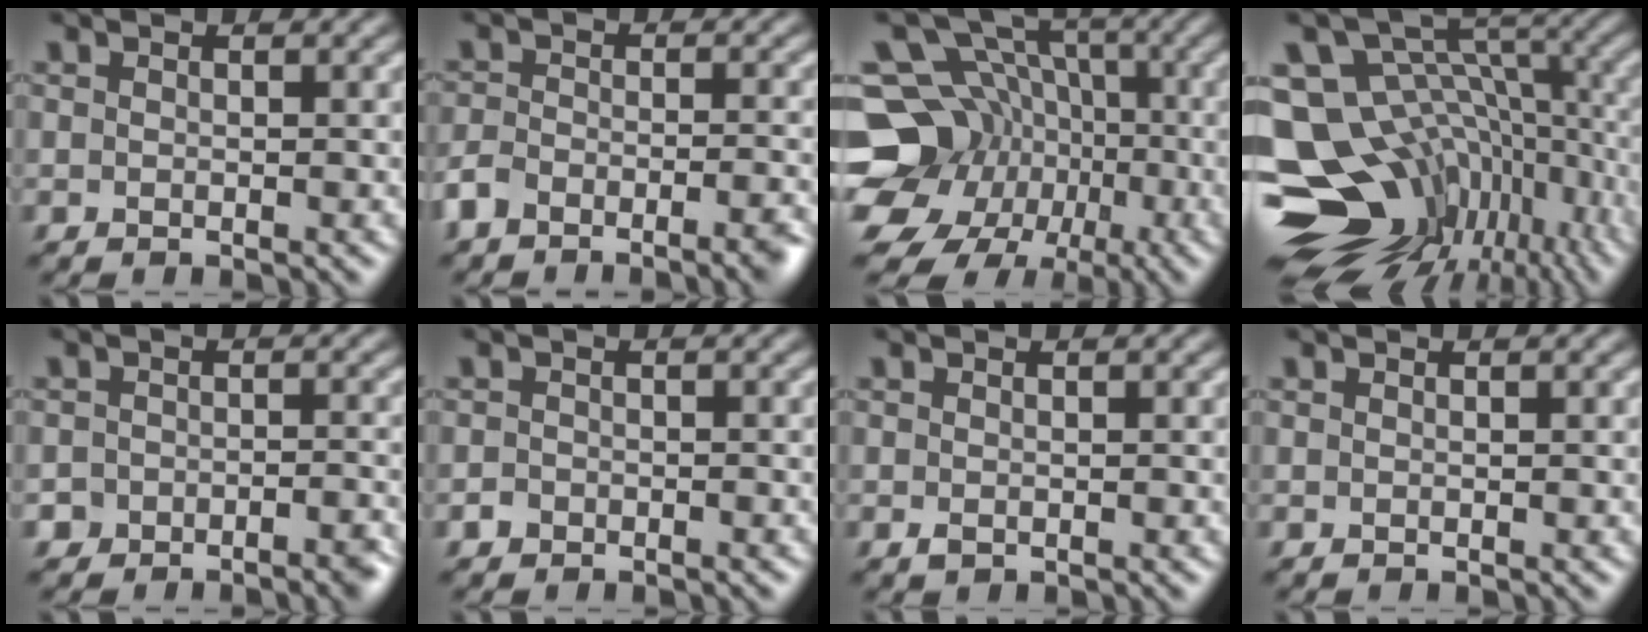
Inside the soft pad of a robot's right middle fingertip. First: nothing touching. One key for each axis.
{"total": 5.3, "fx": -3.9, "fy": 2.1, "fz": 2.9, "tx": -0.048, "ty": -0.005, "tz": -0.072}
{"total": 15.7, "fx": -5.4, "fy": 13.6, "fz": 5.7, "tx": -0.117, "ty": -0.015, "tz": -0.101}
{"total": 17.7, "fx": -5.5, "fy": 12.5, "fz": 11.3, "tx": -0.210, "ty": 0.015, "tz": -0.049}
{"total": 3.5, "fx": -2.9, "fy": 2.0, "fz": 0.7, "tx": 0.005, "ty": 0.010, "tz": -0.038}
{"total": 1.0, "fx": -0.8, "fy": 0.7, "fz": 0.1, "tx": 0.003, "ty": 0.000, "tz": -0.014}
{"total": 0.7, "fx": -0.3, "fy": 0.4, "fz": 0.4, "tx": -0.008, "ty": -0.004, "tz": -0.004}
{"total": 0.0}